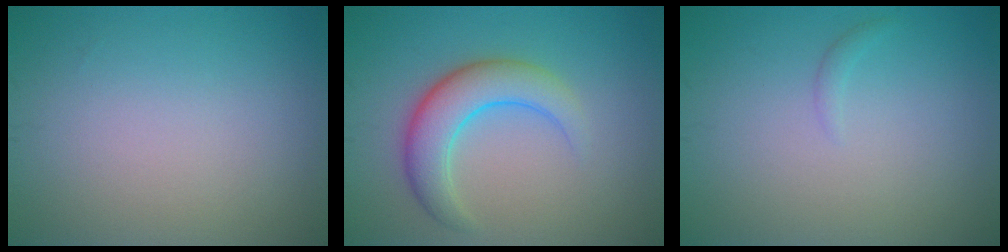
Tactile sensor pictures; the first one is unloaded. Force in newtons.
{"total": 5.0, "press": 5.0, "slide": 0.1}
{"total": 0.6, "press": 0.6, "slide": 0.1}